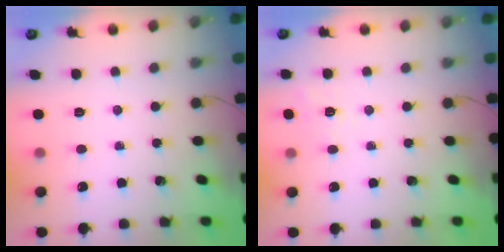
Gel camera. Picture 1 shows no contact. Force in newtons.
{"total": 3.7, "press": 3.3, "slide": 1.7}